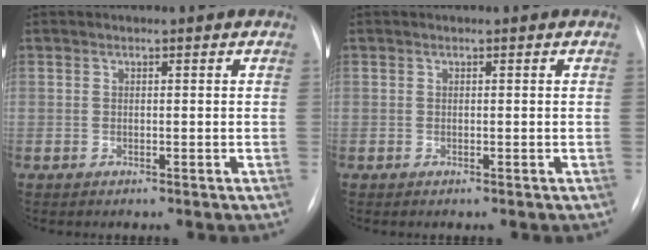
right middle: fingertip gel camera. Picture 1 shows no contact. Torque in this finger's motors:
{"motor_torque": [0.28, -0.48, 0.06, 0.01]}